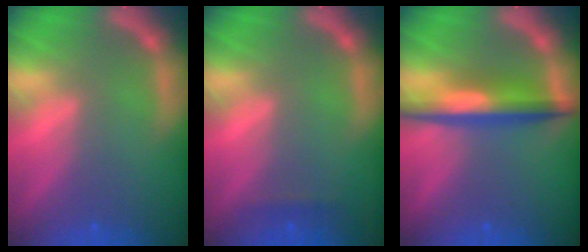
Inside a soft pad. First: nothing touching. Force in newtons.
{"total": 0.9}
{"total": 5.5}